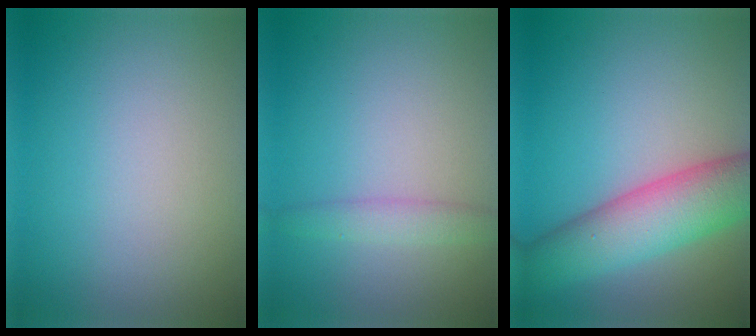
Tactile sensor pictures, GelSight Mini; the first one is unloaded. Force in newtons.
{"total": 1.8, "press": 1.8, "slide": 0.1}
{"total": 7.6, "press": 7.6, "slide": 0.3}